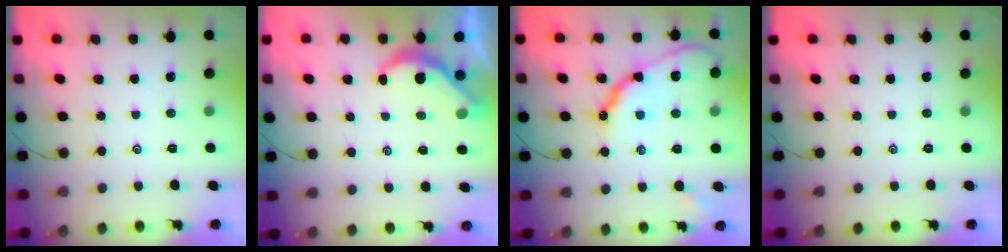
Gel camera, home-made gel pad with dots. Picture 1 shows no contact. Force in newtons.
{"total": 4.9, "press": 4.9, "slide": 0.2}
{"total": 13.0, "press": 13.0, "slide": 1.1}
{"total": 0.0}